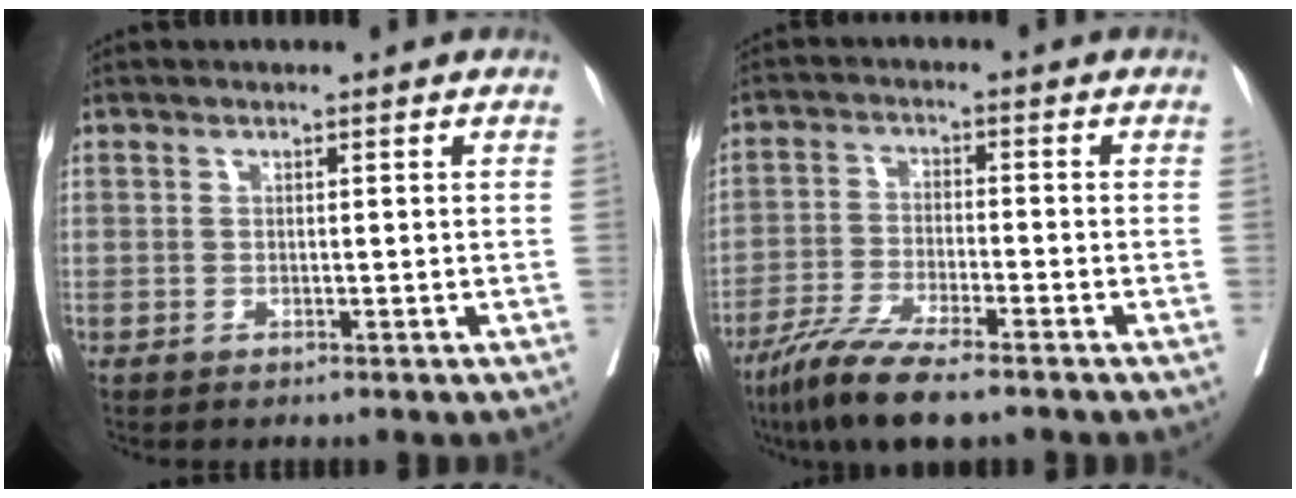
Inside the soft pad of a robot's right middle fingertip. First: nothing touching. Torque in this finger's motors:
{"motor_torque": [0.94, -0.81, 0.26, 0.12]}